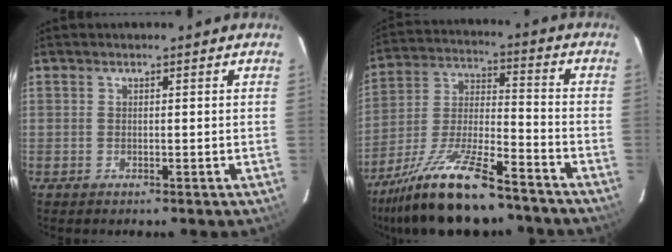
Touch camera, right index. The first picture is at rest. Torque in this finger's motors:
{"motor_torque": [1.26, -0.88, 0.76, 0.20]}